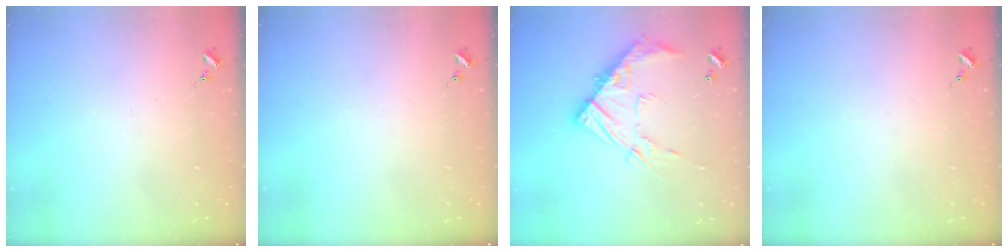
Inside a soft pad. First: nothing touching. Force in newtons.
{"total": 0.0}
{"total": 15.0, "press": 15.0, "slide": 1.0}
{"total": 0.0}